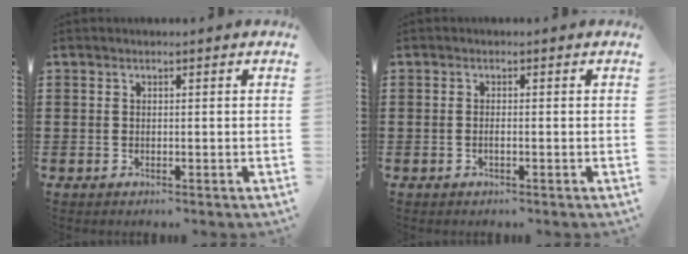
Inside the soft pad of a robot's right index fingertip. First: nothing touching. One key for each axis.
{"total": 0.7, "fx": -0.3, "fy": 0.1, "fz": 0.6, "tx": -0.011, "ty": -0.003, "tz": -0.005}